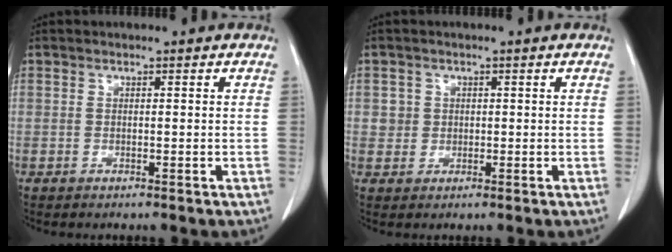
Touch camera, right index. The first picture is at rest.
{"total": 2.1, "force": [0.5, 2.1, 0.0], "torque": [0.010, 0.003, 0.005]}